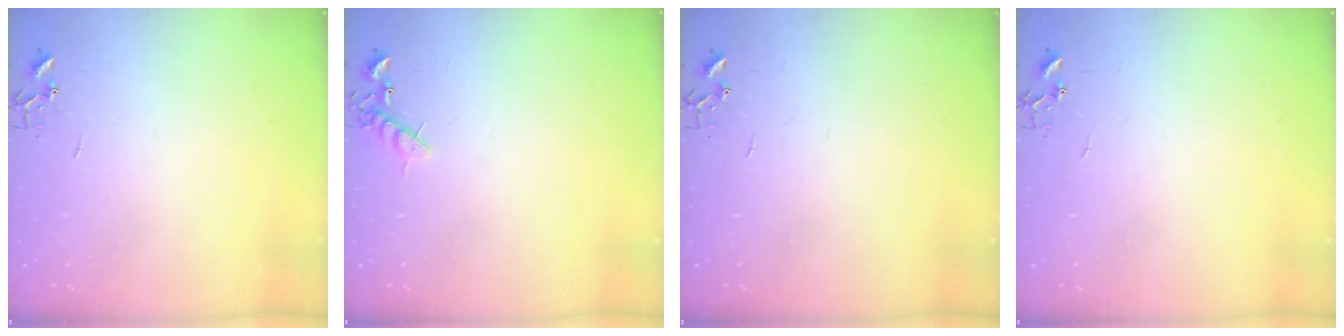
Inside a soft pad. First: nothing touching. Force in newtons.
{"total": 6.3, "press": 6.2, "slide": 0.9}
{"total": 0.0}
{"total": 0.0}